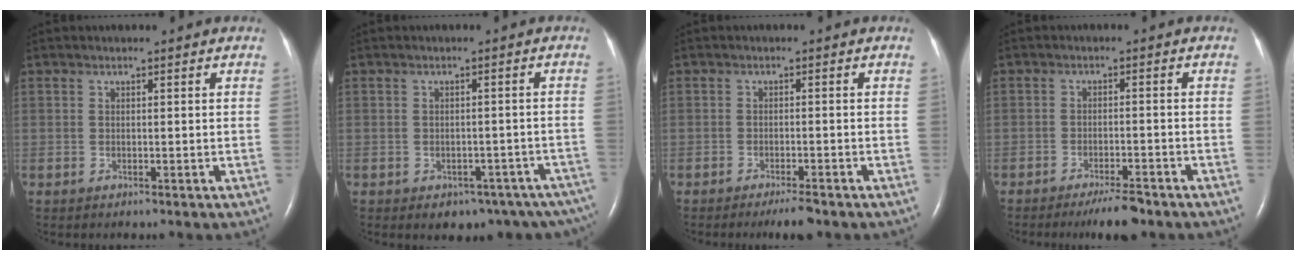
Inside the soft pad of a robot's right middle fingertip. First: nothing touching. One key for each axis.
{"total": 10.6, "fx": -7.4, "fy": 6.3, "fz": 4.3, "tx": -0.043, "ty": 0.011, "tz": -0.079}
{"total": 3.1, "fx": -2.4, "fy": 0.3, "fz": 1.8, "tx": -0.031, "ty": -0.004, "tz": -0.038}
{"total": 4.7, "fx": -3.7, "fy": 0.8, "fz": 2.7, "tx": -0.046, "ty": -0.005, "tz": -0.059}